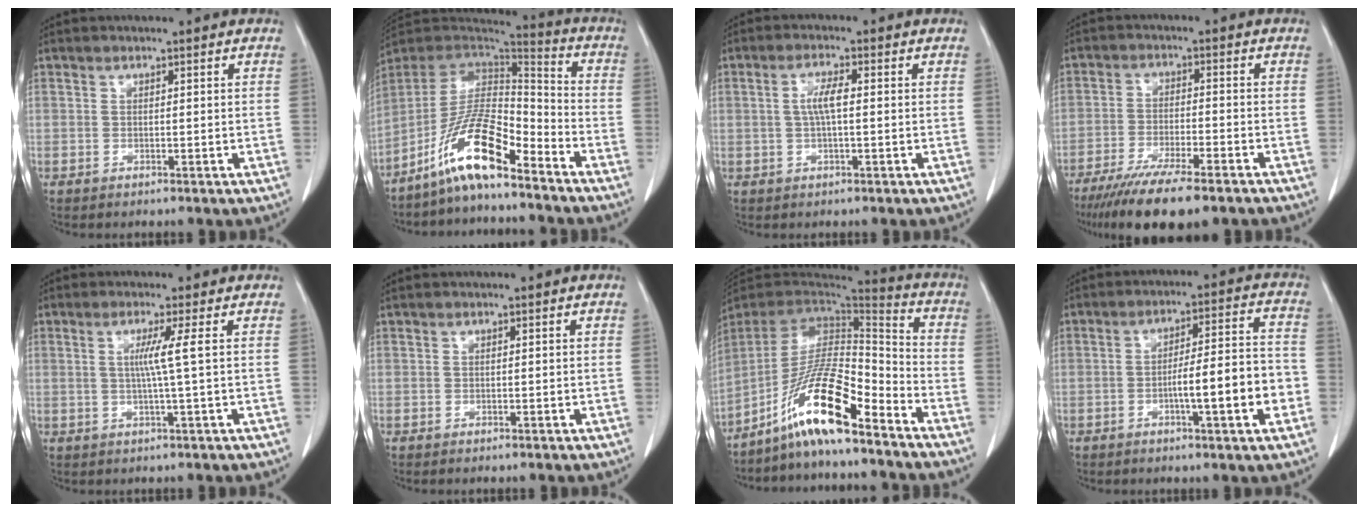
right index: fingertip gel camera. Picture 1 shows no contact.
{"total": 12.9, "force": [-8.8, 2.3, 9.2], "torque": [-0.174, 0.010, -0.162]}
{"total": 3.5, "force": [0.2, 0.6, 3.5], "torque": [-0.070, 0.006, 0.004]}
{"total": 14.0, "force": [-10.8, 1.9, 8.7], "torque": [-0.142, -0.032, -0.172]}
{"total": 3.5, "force": [0.5, -1.2, 3.2], "torque": [-0.062, -0.005, 0.009]}
{"total": 0.0}
{"total": 14.6, "force": [-10.0, 1.7, 10.5], "torque": [-0.194, 0.006, -0.181]}
{"total": 10.6, "force": [-3.0, 0.7, 10.1], "torque": [-0.154, 0.015, -0.044]}